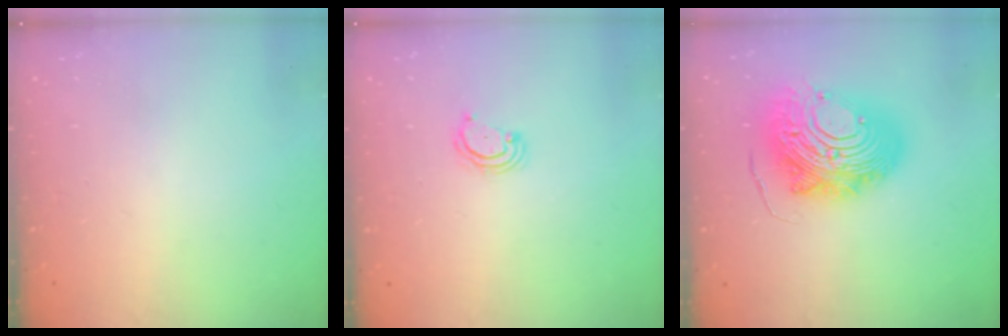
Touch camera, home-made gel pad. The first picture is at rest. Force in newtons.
{"total": 2.9, "press": 2.9, "slide": 0.3}
{"total": 20.1, "press": 20.0, "slide": 2.0}